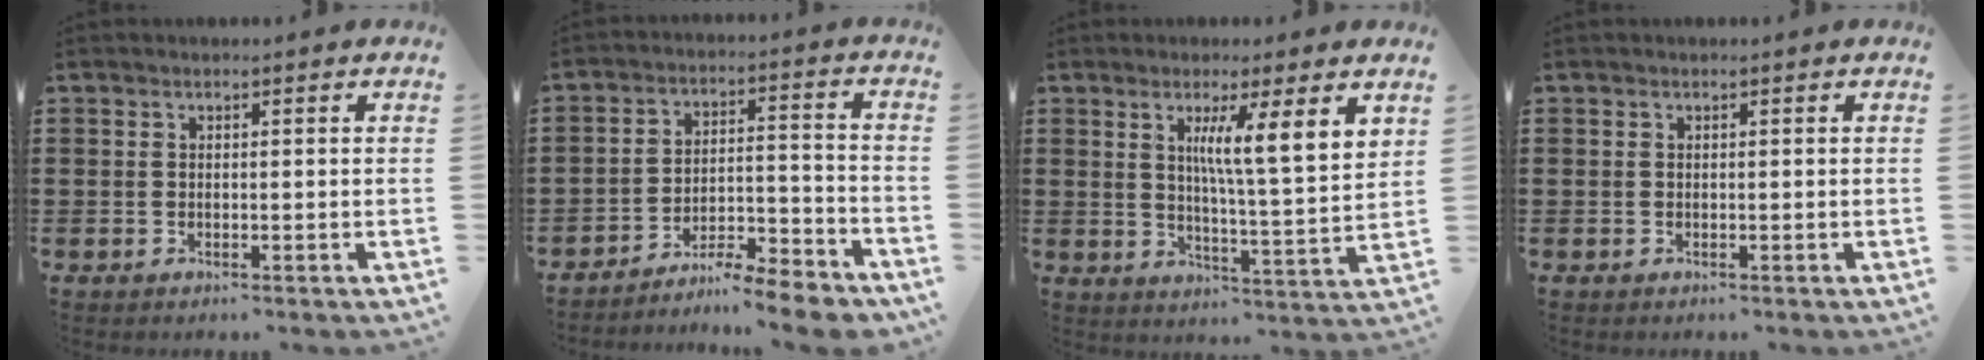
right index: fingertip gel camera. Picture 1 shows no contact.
{"total": 7.2, "force": [-6.8, 0.5, 2.2], "torque": [-0.027, 0.008, -0.132]}
{"total": 6.8, "force": [3.1, -0.3, 6.0], "torque": [-0.110, -0.017, 0.045]}
{"total": 0.0}